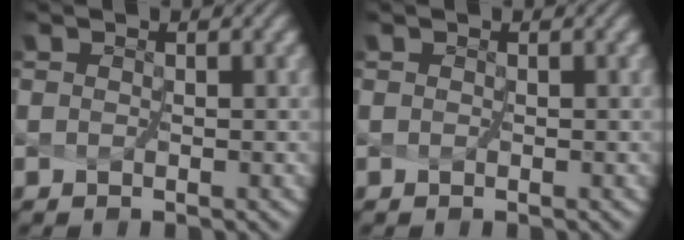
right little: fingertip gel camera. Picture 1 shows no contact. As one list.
[{"total": 0.0}]